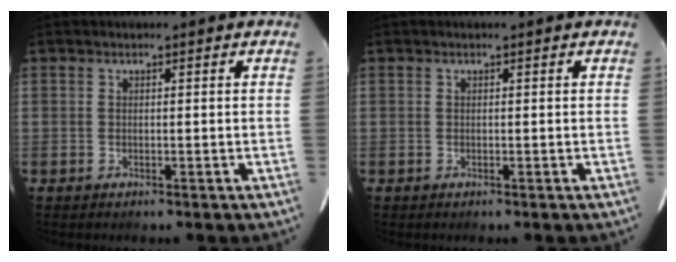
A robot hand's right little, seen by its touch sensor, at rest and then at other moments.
{"total": 0.0}